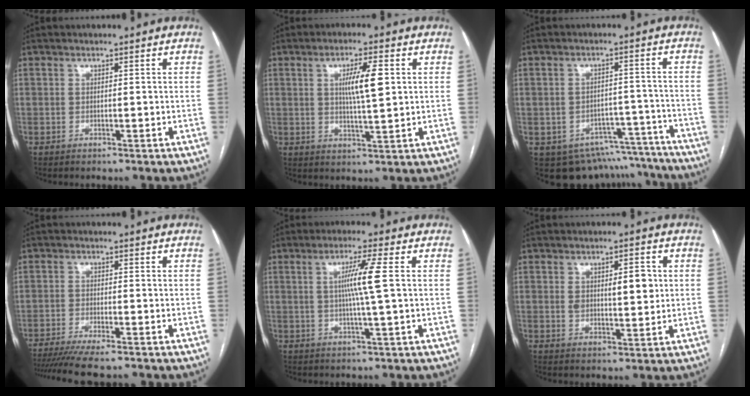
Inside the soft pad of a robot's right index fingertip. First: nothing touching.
{"total": 6.6, "force": [1.4, 0.7, 6.4], "torque": [-0.112, 0.002, 0.025]}
{"total": 14.2, "force": [-12.0, 7.2, 2.6], "torque": [-0.024, 0.041, -0.140]}
{"total": 10.8, "force": [-9.2, 0.5, 5.8], "torque": [-0.077, -0.019, -0.140]}
{"total": 6.0, "force": [0.8, -1.2, 5.8], "torque": [-0.106, 0.000, 0.016]}
{"total": 6.1, "force": [1.2, 2.3, 5.5], "torque": [-0.082, 0.006, 0.025]}